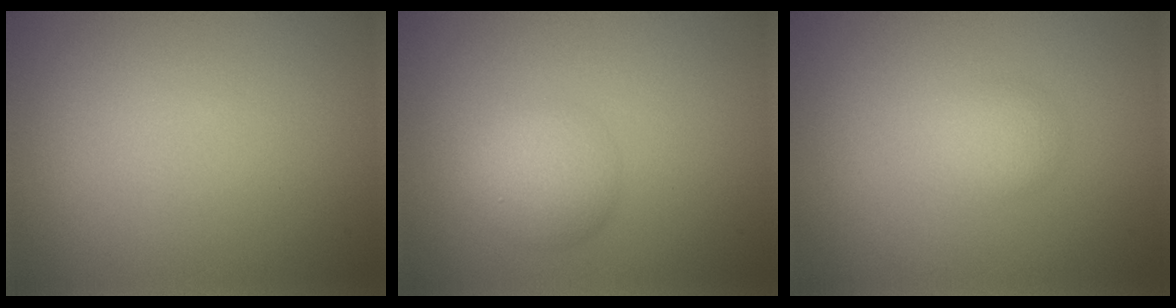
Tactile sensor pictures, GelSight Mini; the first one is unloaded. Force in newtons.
{"total": 3.2, "press": 3.2, "slide": 0.1}
{"total": 1.5, "press": 1.5, "slide": 0.0}